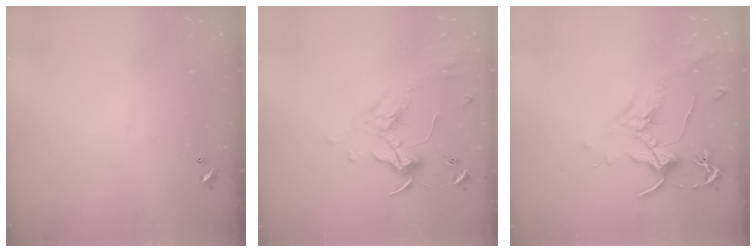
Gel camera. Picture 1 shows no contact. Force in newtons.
{"total": 1.9, "press": 1.7, "slide": 0.7}
{"total": 1.8, "press": 1.7, "slide": 0.6}